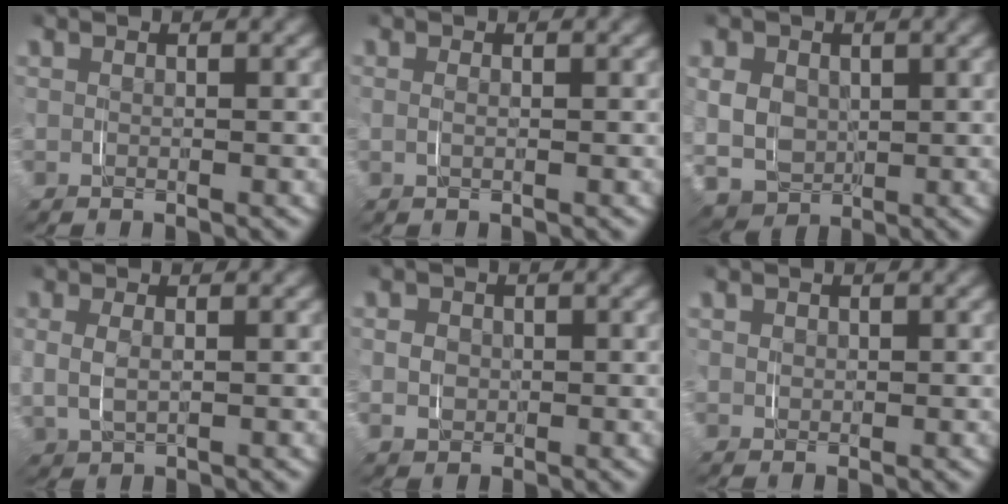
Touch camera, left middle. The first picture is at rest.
{"total": 0.7, "force": [0.0, -0.6, -0.3], "torque": [0.006, -0.002, 0.001]}
{"total": 7.9, "force": [-0.6, 7.5, 2.5], "torque": [-0.061, -0.030, -0.009]}
{"total": 0.6, "force": [0.4, 0.5, 0.0], "torque": [-0.013, -0.003, 0.008]}
{"total": 1.6, "force": [-0.1, 1.5, -0.3], "torque": [0.008, -0.009, 0.002]}
{"total": 0.7, "force": [-0.1, 0.6, -0.4], "torque": [0.007, -0.005, 0.000]}